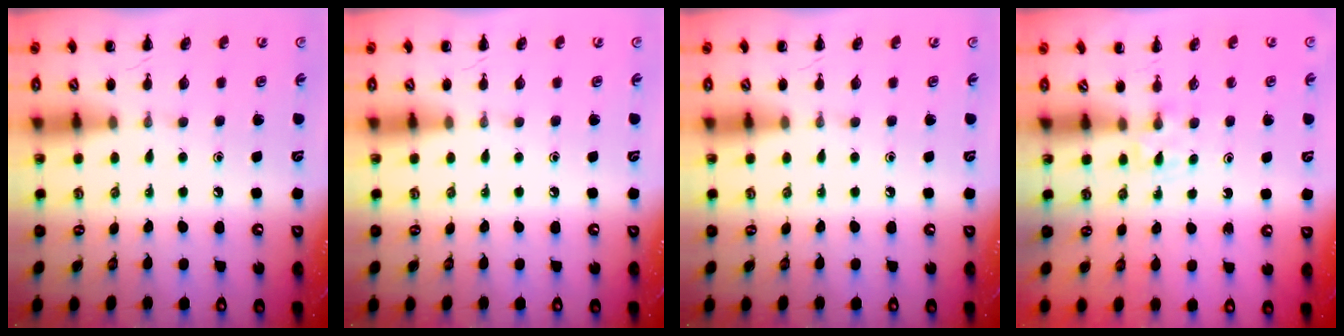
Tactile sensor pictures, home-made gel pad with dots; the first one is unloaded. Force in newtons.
{"total": 0.0}
{"total": 0.0}
{"total": 2.2, "press": 2.0, "slide": 0.9}